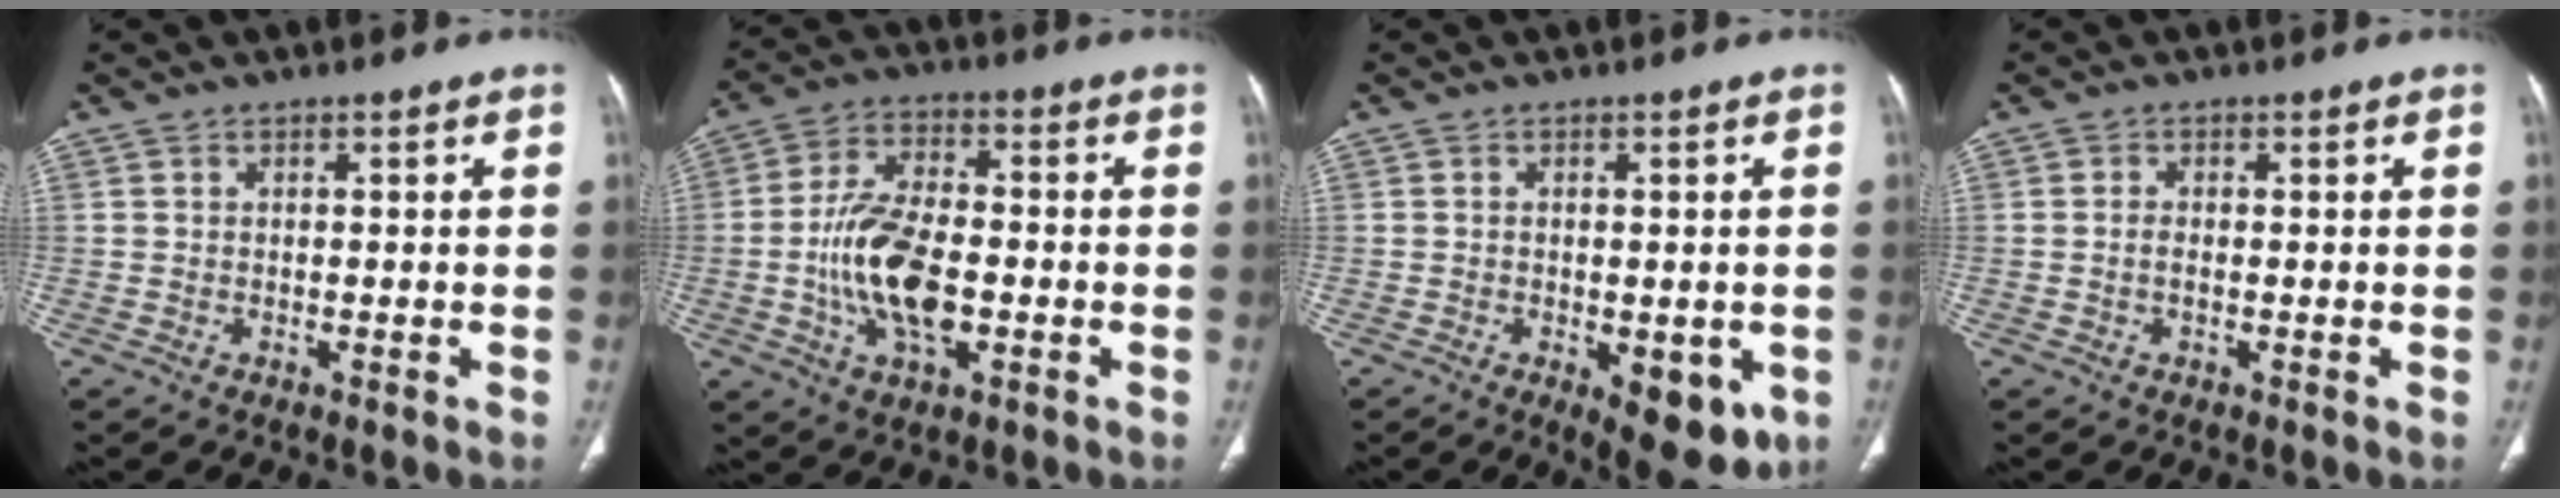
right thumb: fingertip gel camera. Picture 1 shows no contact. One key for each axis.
{"total": 14.0, "fx": -2.6, "fy": 7.0, "fz": 11.8, "tx": -0.225, "ty": 0.013, "tz": -0.048}
{"total": 9.4, "fx": -3.0, "fy": 4.4, "fz": 7.8, "tx": -0.076, "ty": -0.006, "tz": -0.029}
{"total": 1.4, "fx": -0.3, "fy": 0.7, "fz": 1.1, "tx": -0.024, "ty": 0.003, "tz": -0.006}